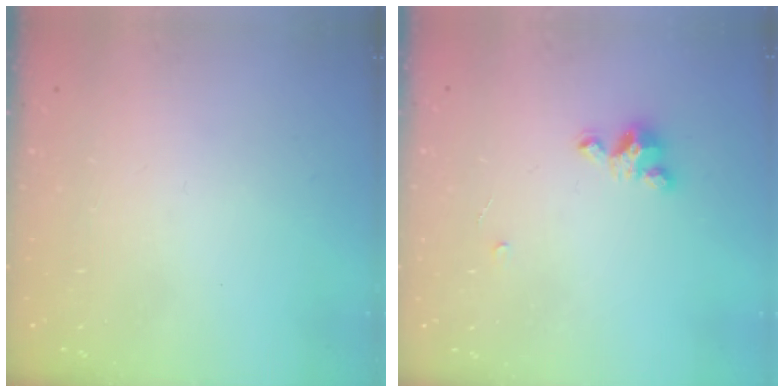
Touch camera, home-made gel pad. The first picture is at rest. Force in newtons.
{"total": 3.5, "press": 3.5, "slide": 0.3}